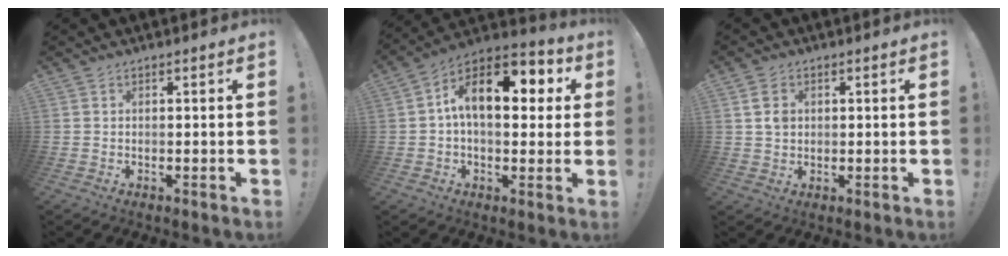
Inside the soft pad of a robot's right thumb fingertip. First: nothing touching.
{"total": 15.4, "force": [3.6, 8.6, 12.3], "torque": [-0.179, 0.001, 0.059]}
{"total": 3.8, "force": [1.0, 3.1, 2.0], "torque": [-0.023, -0.001, 0.016]}